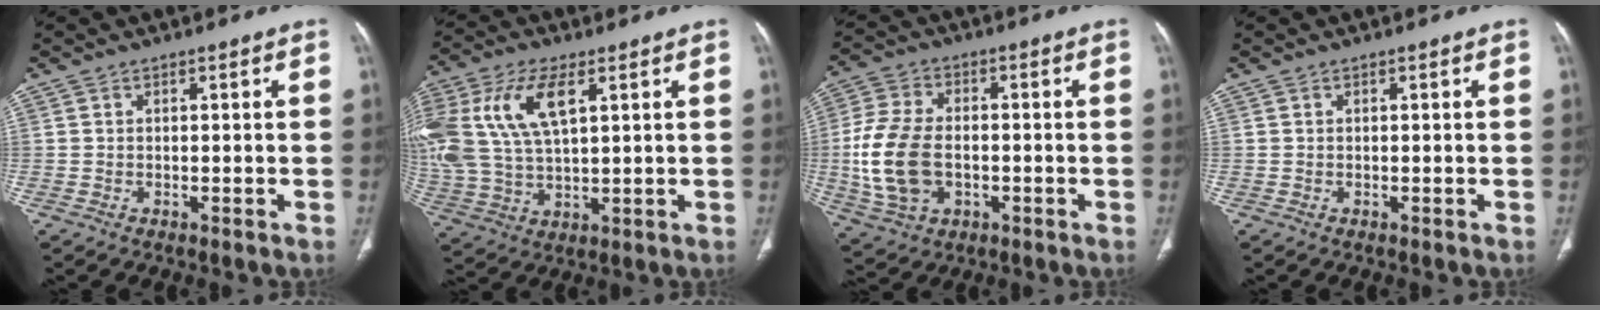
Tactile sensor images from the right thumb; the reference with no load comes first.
{"total": 20.1, "force": [6.6, 10.4, 15.9], "torque": [-0.379, 0.003, 0.126]}
{"total": 13.9, "force": [-1.6, 9.0, 10.5], "torque": [-0.220, 0.007, -0.026]}
{"total": 0.0}